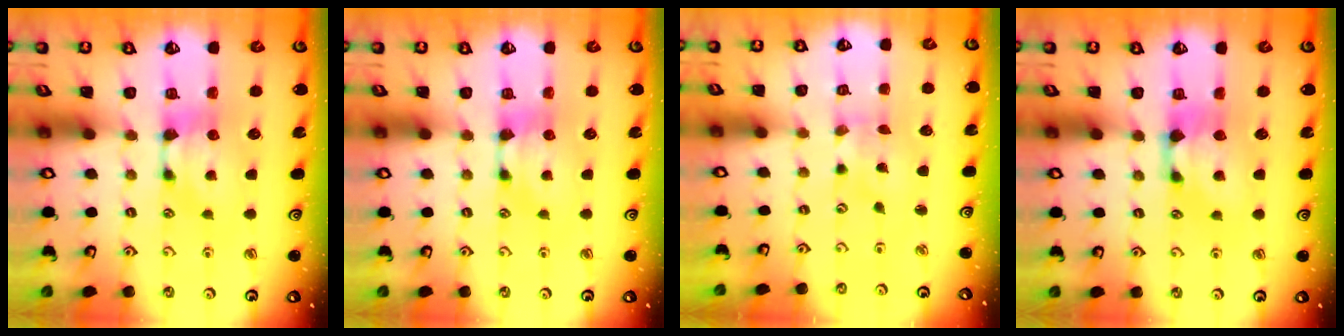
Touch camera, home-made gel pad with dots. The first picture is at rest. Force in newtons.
{"total": 0.0}
{"total": 3.5, "press": 3.4, "slide": 0.8}
{"total": 1.1, "press": 0.1, "slide": 1.1}